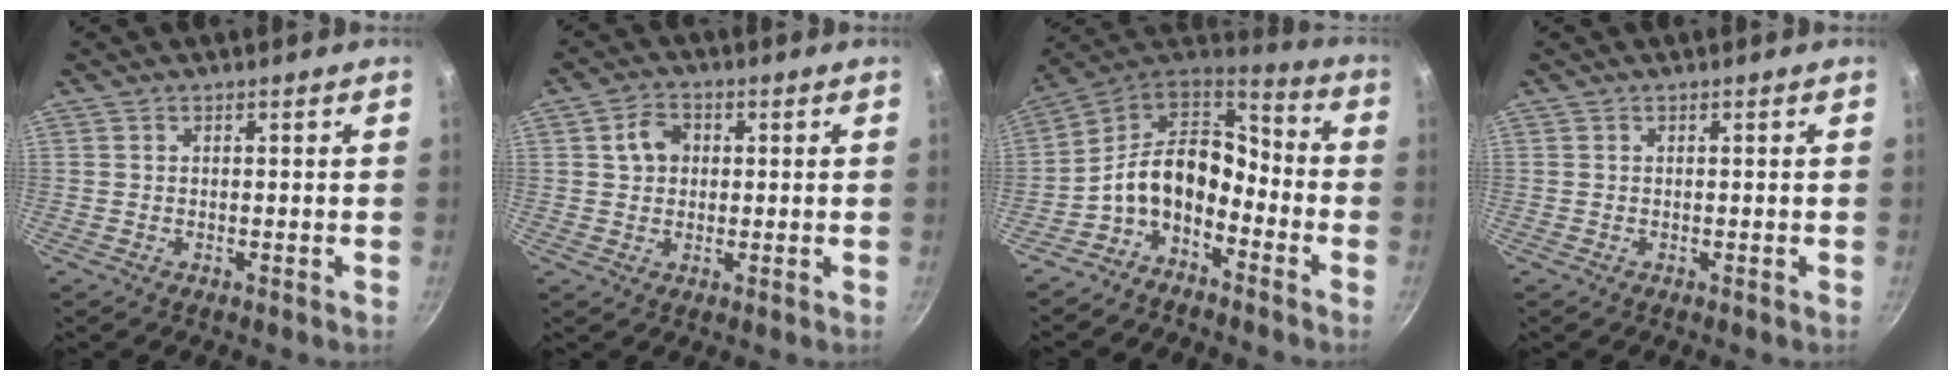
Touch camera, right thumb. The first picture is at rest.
{"total": 4.9, "force": [1.0, 3.8, 2.8], "torque": [-0.036, 0.006, 0.015]}
{"total": 12.1, "force": [-4.9, 7.8, 7.9], "torque": [-0.104, 0.093, -0.101]}
{"total": 0.0}